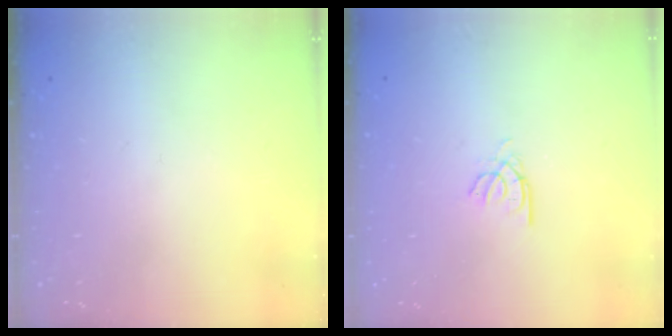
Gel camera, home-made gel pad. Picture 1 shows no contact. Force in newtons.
{"total": 2.3, "press": 2.3, "slide": 0.2}